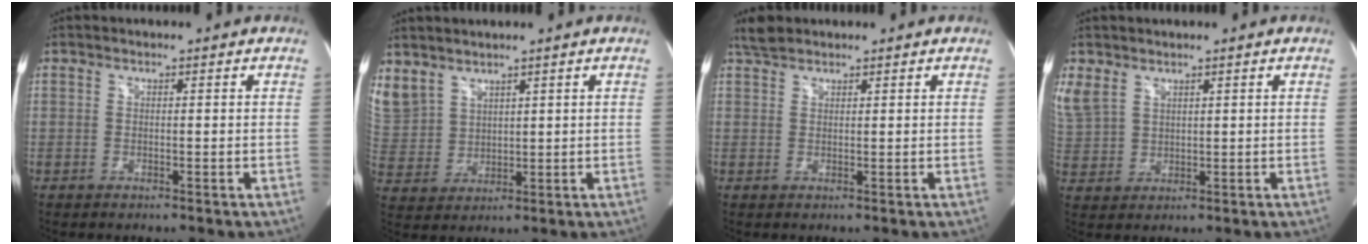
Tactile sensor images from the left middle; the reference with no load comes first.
{"total": 13.5, "force": [8.8, 9.0, 4.7], "torque": [-0.166, 0.023, 0.202]}
{"total": 2.6, "force": [2.4, 0.8, 0.8], "torque": [-0.021, 0.013, 0.047]}
{"total": 6.8, "force": [4.3, 4.5, 2.7], "torque": [-0.081, 0.010, 0.106]}